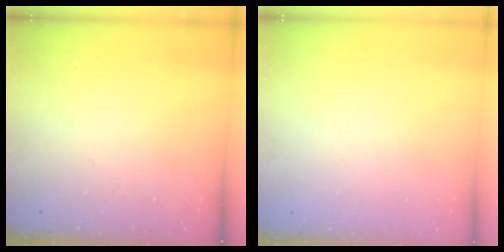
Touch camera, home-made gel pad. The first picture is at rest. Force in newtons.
{"total": 2.0, "press": 2.0, "slide": 0.1}